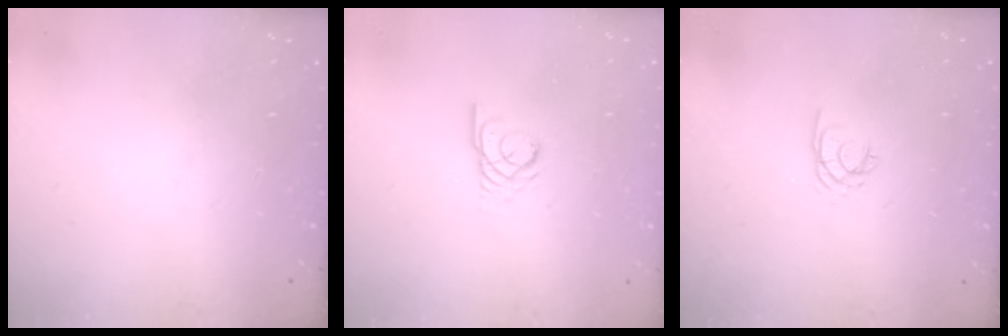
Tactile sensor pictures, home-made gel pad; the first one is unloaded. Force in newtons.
{"total": 2.7, "press": 2.7, "slide": 0.2}
{"total": 2.0, "press": 1.9, "slide": 0.4}